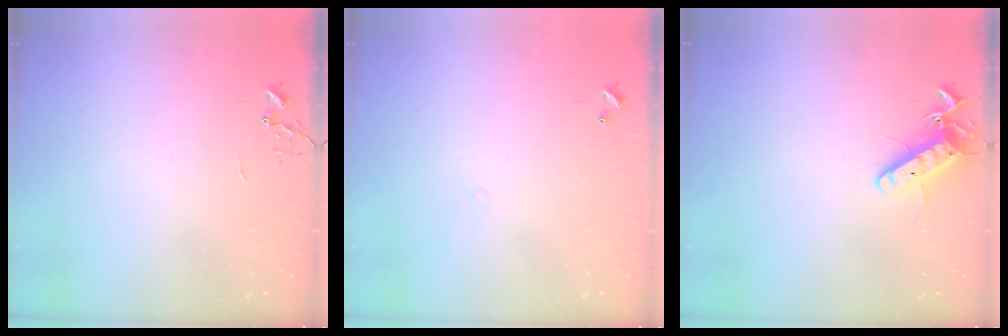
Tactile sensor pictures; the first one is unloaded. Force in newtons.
{"total": 5.6, "press": 5.6, "slide": 0.4}
{"total": 11.4, "press": 11.4, "slide": 0.9}